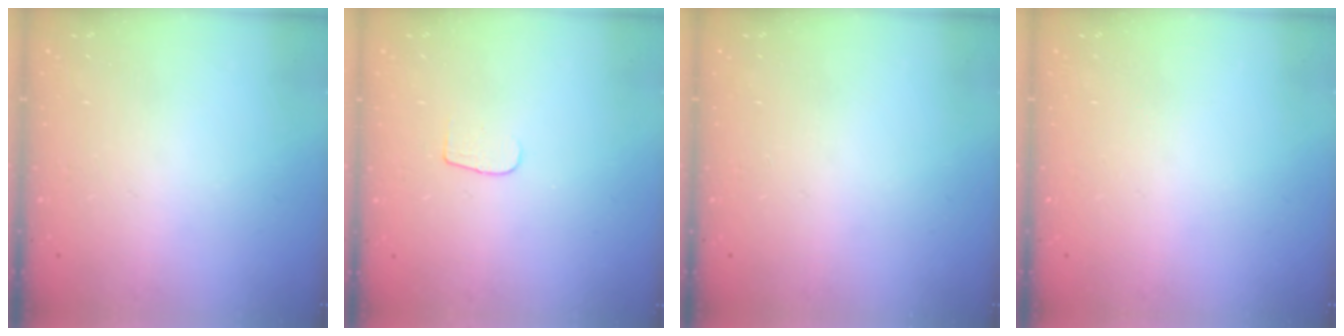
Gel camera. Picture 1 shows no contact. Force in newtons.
{"total": 4.8, "press": 4.8, "slide": 0.5}
{"total": 0.0}
{"total": 0.0}